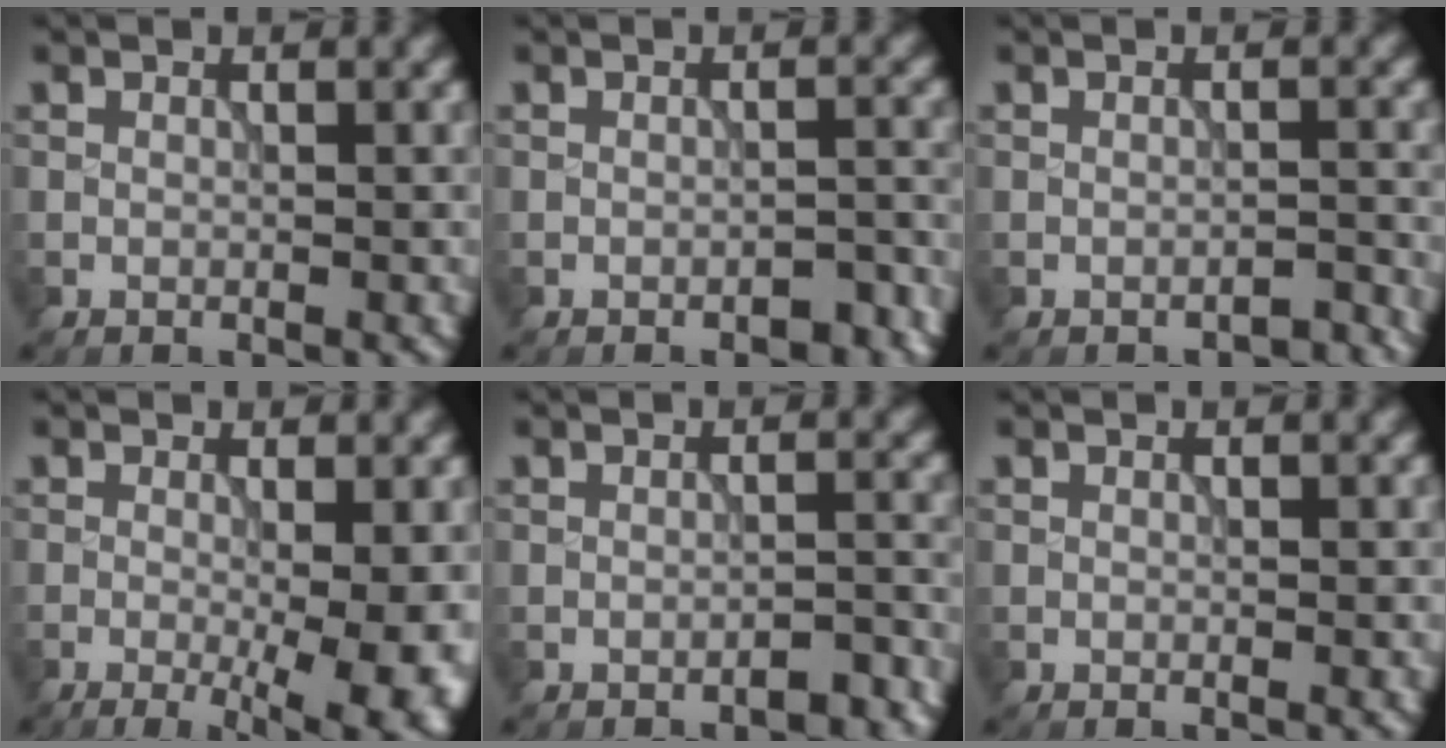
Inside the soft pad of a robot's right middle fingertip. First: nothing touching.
{"total": 2.1, "force": [-1.4, 0.8, 1.3], "torque": [-0.015, 0.004, -0.017]}
{"total": 1.4, "force": [-1.3, 0.2, 0.3], "torque": [-0.004, 0.004, -0.020]}
{"total": 7.8, "force": [-1.6, 2.4, 7.2], "torque": [-0.085, -0.014, -0.019]}
{"total": 1.9, "force": [-1.6, 0.5, 1.1], "torque": [-0.010, 0.007, -0.022]}
{"total": 0.0}